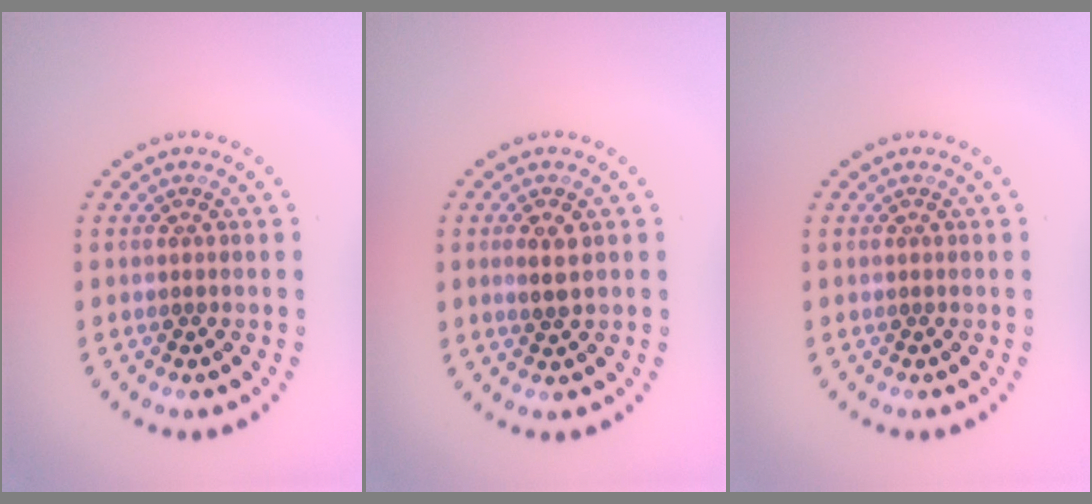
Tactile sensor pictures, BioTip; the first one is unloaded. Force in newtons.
{"total": 1.9, "press": 1.8, "slide": 0.5}
{"total": 0.0}